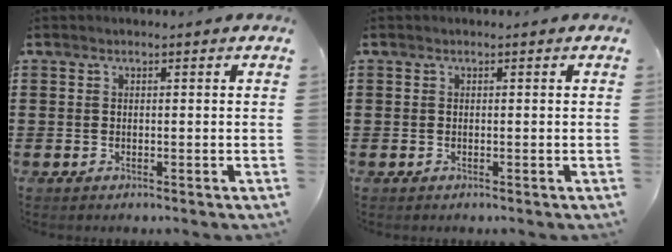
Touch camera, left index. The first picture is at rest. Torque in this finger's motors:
{"motor_torque": [-0.02, -0.03, -0.01, 0.01]}